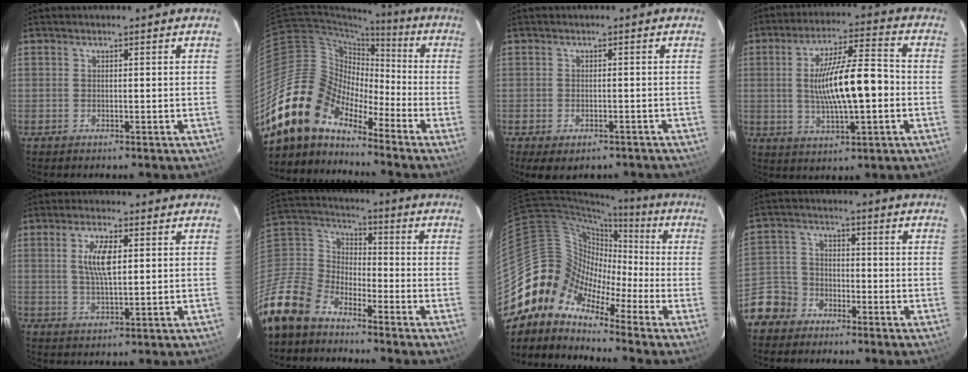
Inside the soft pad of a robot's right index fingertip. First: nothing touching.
{"total": 16.3, "force": [-12.9, 7.8, 6.3], "torque": [-0.120, 0.014, -0.253]}
{"total": 6.4, "force": [-4.6, 2.8, 3.4], "torque": [-0.069, -0.020, -0.060]}
{"total": 13.7, "force": [-1.2, 3.1, 13.3], "torque": [-0.231, 0.005, -0.013]}
{"total": 6.3, "force": [1.4, 2.2, 5.8], "torque": [-0.111, 0.003, 0.028]}
{"total": 17.0, "force": [-12.2, 9.9, 6.6], "torque": [-0.195, 0.008, -0.246]}
{"total": 10.9, "force": [-7.5, 7.5, 2.4], "torque": [-0.047, 0.043, -0.177]}
{"total": 8.5, "force": [-5.7, 6.1, 1.4], "torque": [-0.049, 0.025, -0.114]}